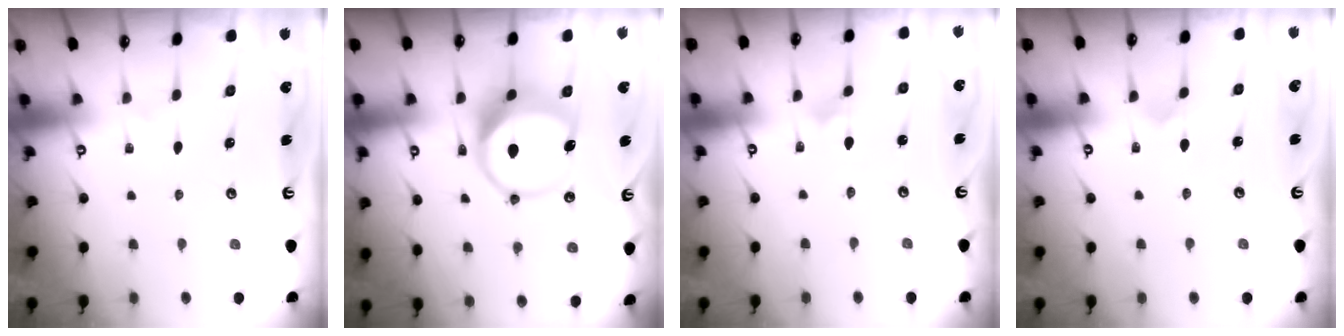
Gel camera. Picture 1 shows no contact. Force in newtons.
{"total": 8.8, "press": 8.7, "slide": 1.2}
{"total": 2.3, "press": 2.3, "slide": 0.1}
{"total": 2.3, "press": 2.3, "slide": 0.2}